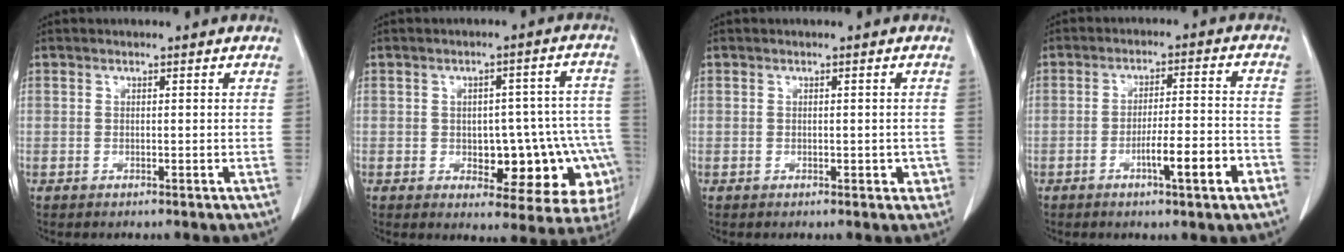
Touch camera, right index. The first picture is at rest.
{"total": 15.4, "force": [-4.4, 7.4, 12.8], "torque": [-0.085, 0.035, -0.039]}
{"total": 2.1, "force": [-0.4, 1.3, 1.5], "torque": [-0.008, 0.004, -0.003]}
{"total": 8.1, "force": [-3.7, 0.5, 7.1], "torque": [-0.109, 0.005, -0.055]}